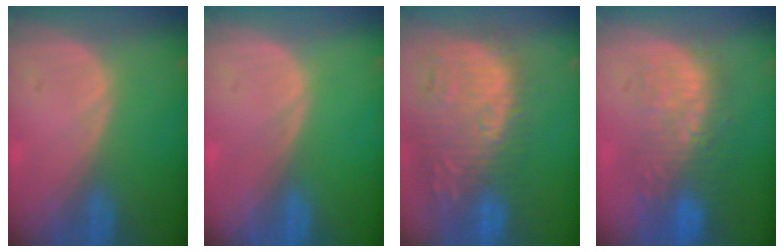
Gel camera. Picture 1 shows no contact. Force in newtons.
{"total": 0.0}
{"total": 13.7, "press": 12.2, "slide": 6.3}
{"total": 10.2, "press": 9.1, "slide": 4.7}